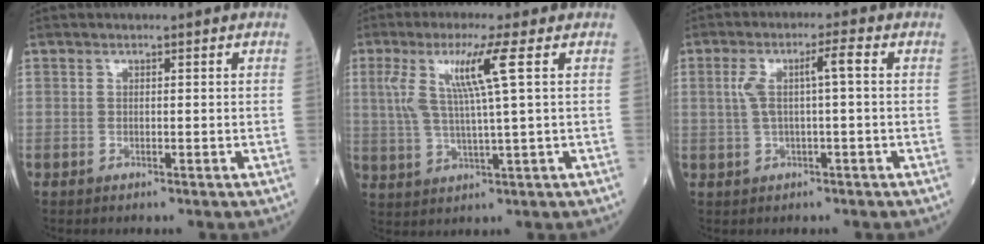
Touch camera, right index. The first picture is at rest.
{"total": 7.9, "force": [2.6, -0.7, 7.4], "torque": [-0.157, 0.009, 0.057]}
{"total": 4.8, "force": [0.6, 0.4, 4.7], "torque": [-0.097, 0.024, 0.017]}